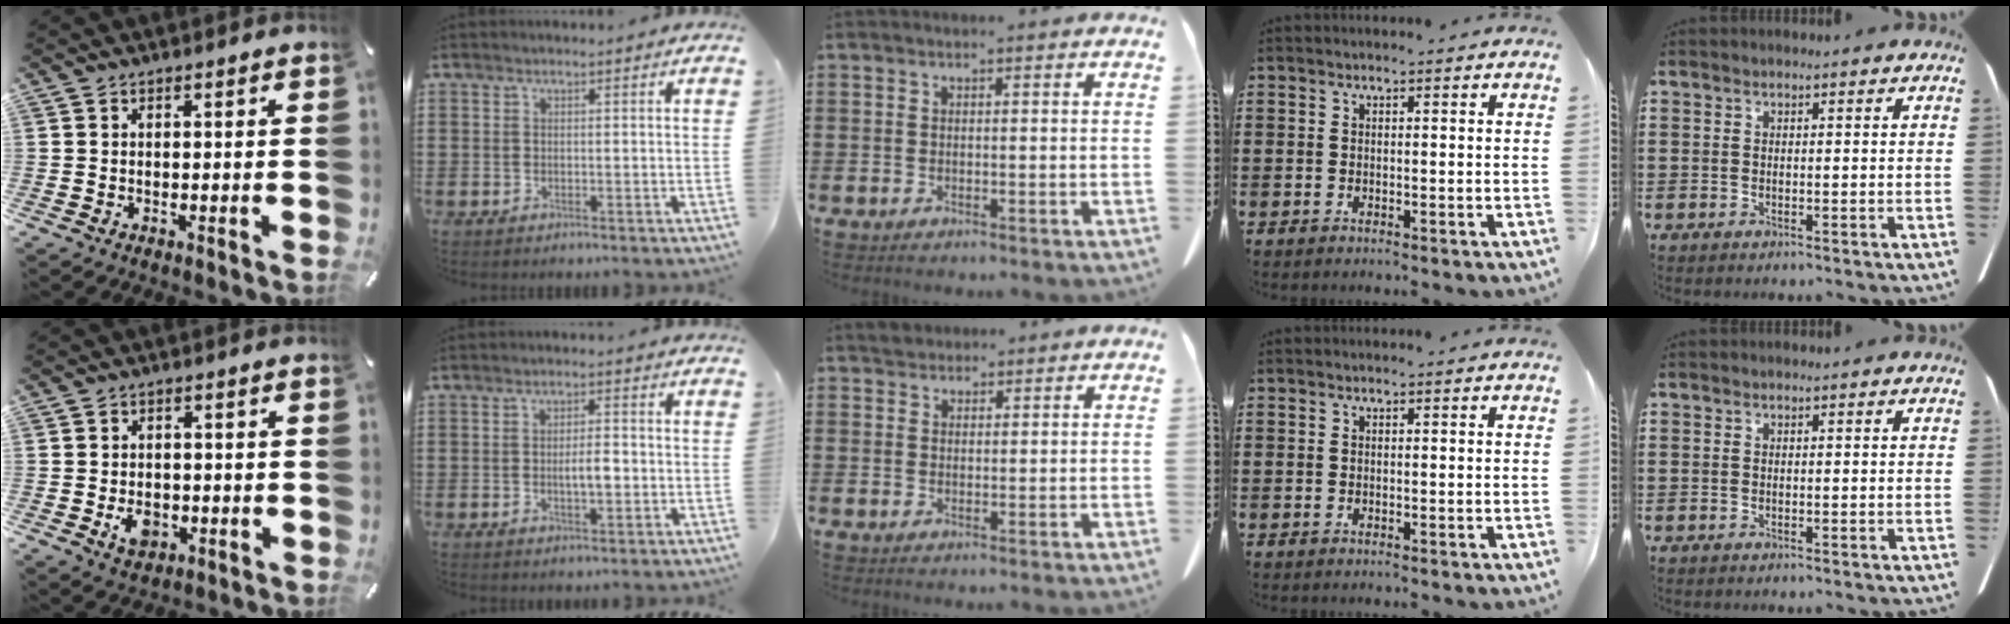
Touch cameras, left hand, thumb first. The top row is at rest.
{"thumb": {"total": 5.1, "force": [-1.3, 4.0, 2.9], "torque": [-0.045, -0.004, -0.025]}, "index": {"total": 3.4, "force": [-0.5, 1.2, 3.1], "torque": [-0.050, 0.000, -0.012]}, "middle": {"total": 1.7, "force": [1.6, 0.7, 0.0], "torque": [0.001, 0.000, 0.030]}}